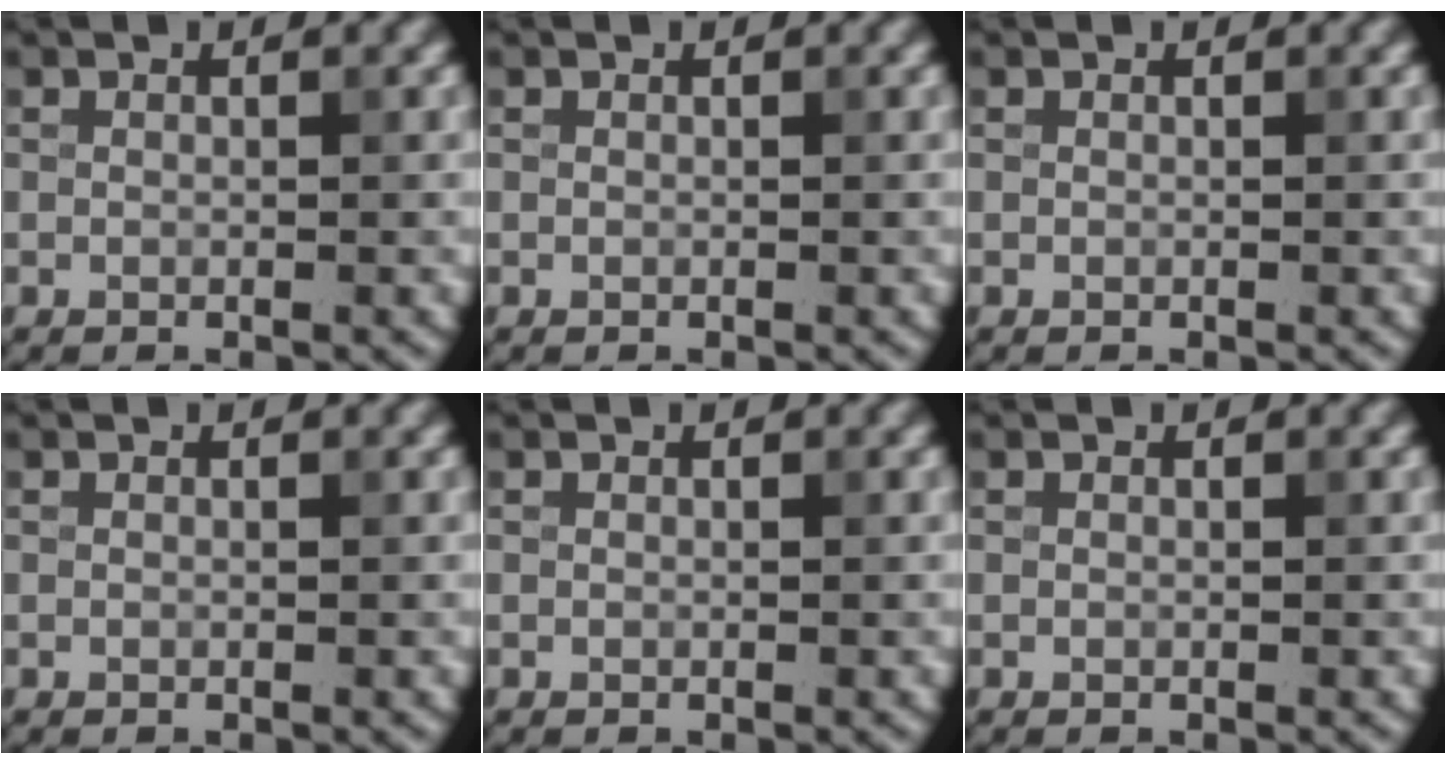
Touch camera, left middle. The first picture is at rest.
{"total": 0.0}
{"total": 0.0}
{"total": 0.0}
{"total": 0.0}
{"total": 0.0}